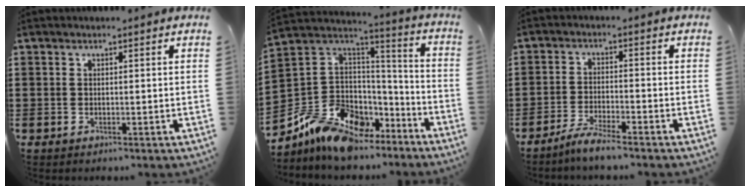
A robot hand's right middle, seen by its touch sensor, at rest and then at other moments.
{"total": 10.6, "force": [-8.6, 5.8, 2.5], "torque": [-0.082, 0.008, -0.170]}
{"total": 4.1, "force": [-3.7, 0.1, 1.8], "torque": [-0.045, -0.005, -0.074]}